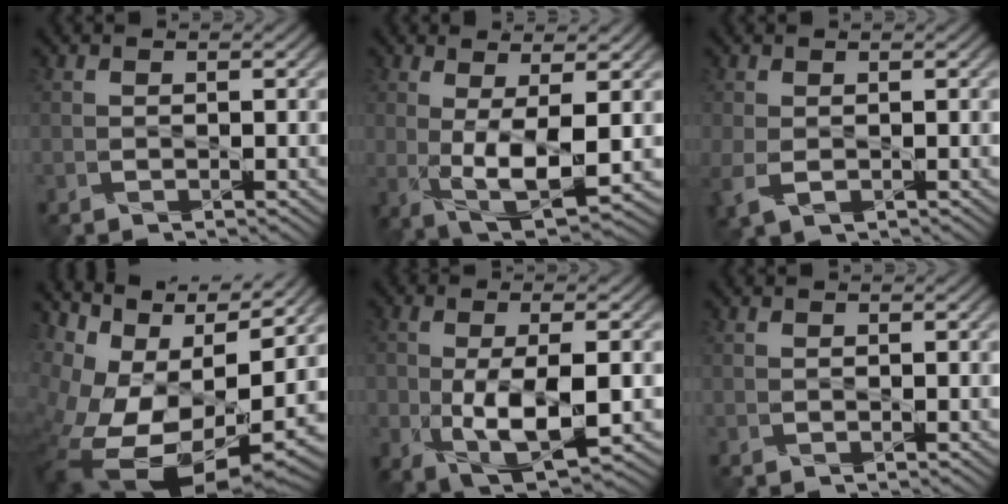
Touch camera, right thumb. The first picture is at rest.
{"total": 7.4, "force": [0.1, 2.2, 7.1], "torque": [-0.140, -0.006, 0.006]}
{"total": 3.1, "force": [-0.6, 1.9, 2.3], "torque": [-0.068, -0.010, -0.010]}
{"total": 16.3, "force": [-0.1, 9.3, 13.4], "torque": [-0.244, -0.003, 0.041]}
{"total": 10.3, "force": [-1.9, 4.7, 8.9], "torque": [-0.183, -0.020, -0.023]}
{"total": 0.0}